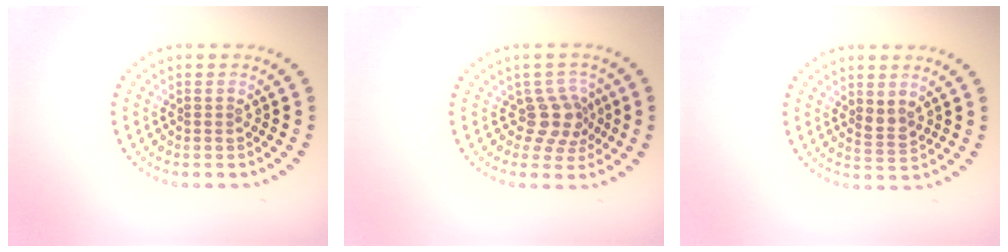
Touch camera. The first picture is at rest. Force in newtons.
{"total": 2.8, "press": 2.1, "slide": 1.8}
{"total": 1.4, "press": 1.1, "slide": 0.8}